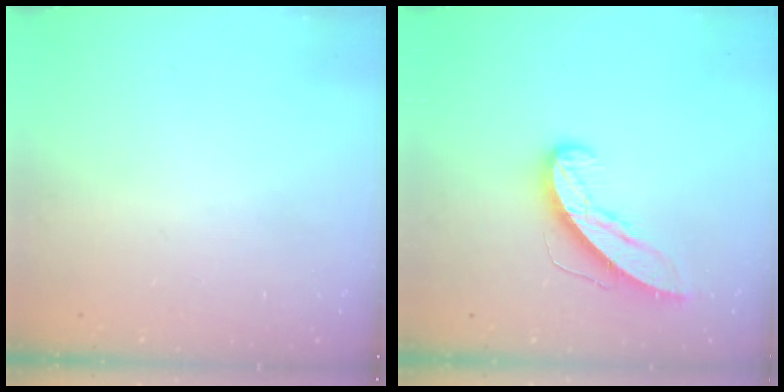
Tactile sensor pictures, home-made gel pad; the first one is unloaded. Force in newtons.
{"total": 9.9, "press": 9.8, "slide": 0.8}